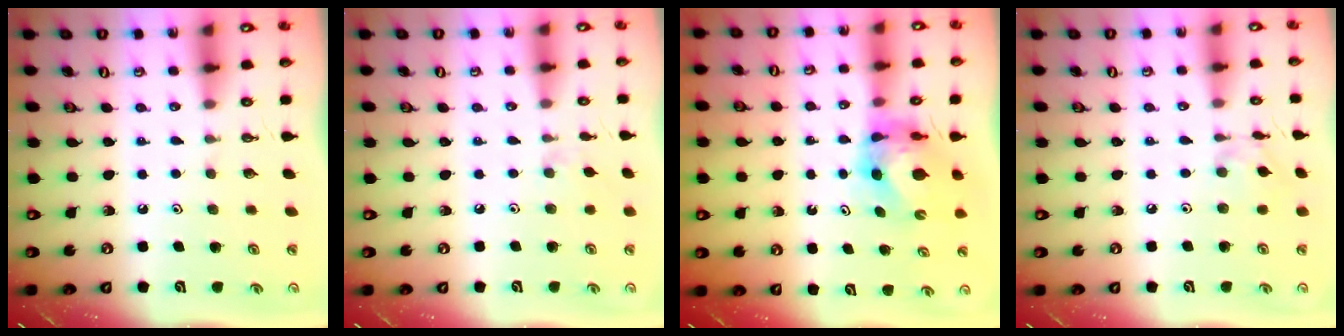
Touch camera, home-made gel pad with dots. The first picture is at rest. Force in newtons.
{"total": 2.9, "press": 2.9, "slide": 0.5}
{"total": 7.4, "press": 7.3, "slide": 0.9}
{"total": 5.2, "press": 5.2, "slide": 0.3}